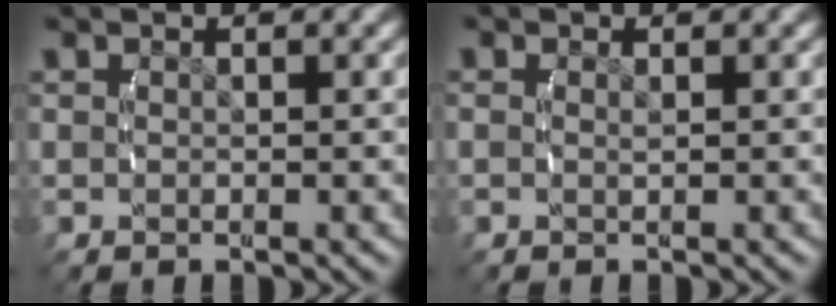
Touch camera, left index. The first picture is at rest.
{"total": 0.0}